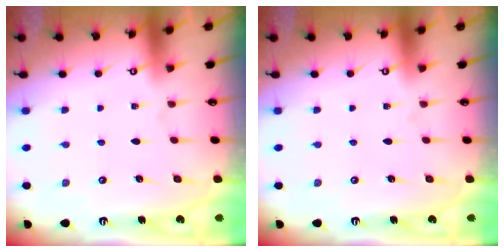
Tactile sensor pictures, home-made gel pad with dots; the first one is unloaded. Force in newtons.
{"total": 0.0}